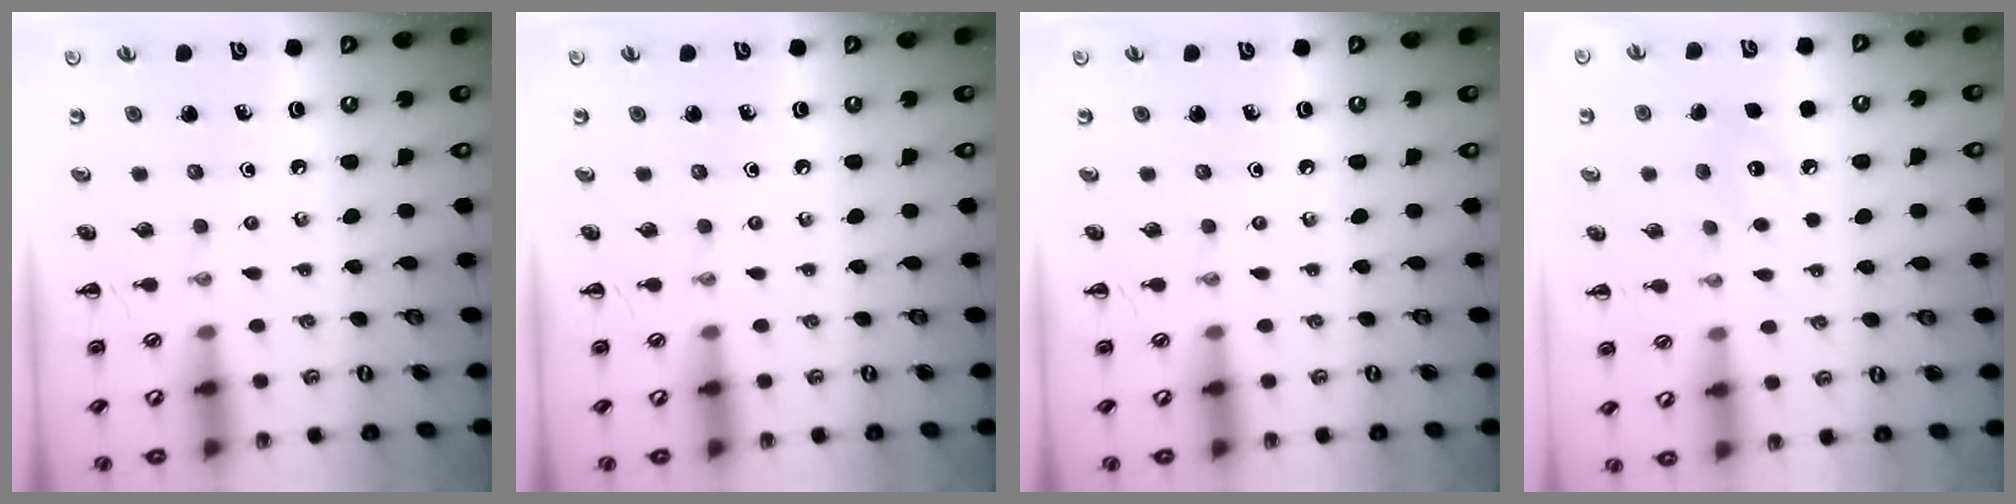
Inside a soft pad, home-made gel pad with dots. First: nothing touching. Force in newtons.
{"total": 0.0}
{"total": 0.0}
{"total": 6.8, "press": 6.5, "slide": 1.7}